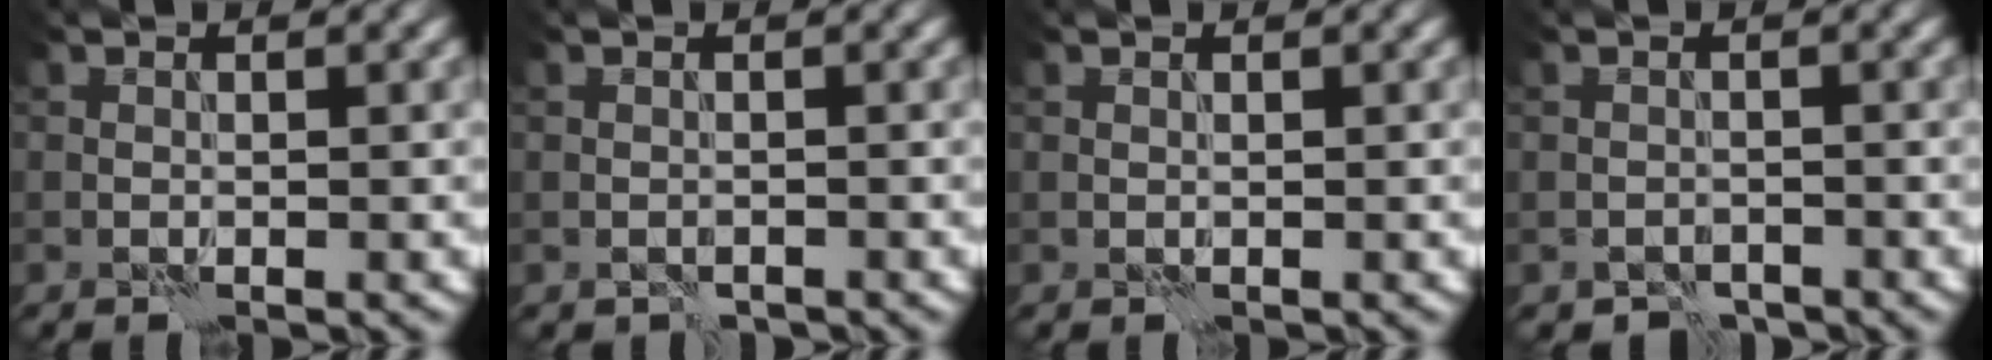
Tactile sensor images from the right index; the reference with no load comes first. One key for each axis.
{"total": 0.9, "fx": -0.8, "fy": 0.4, "fz": 0.2, "tx": -0.002, "ty": -0.002, "tz": -0.014}
{"total": 0.0}
{"total": 1.9, "fx": -1.7, "fy": 0.9, "fz": 0.2, "tx": 0.004, "ty": 0.000, "tz": -0.031}